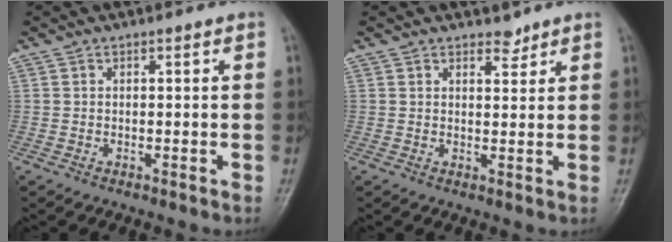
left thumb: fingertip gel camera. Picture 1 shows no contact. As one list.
[{"total": 2.3, "force": [1.9, 1.0, 0.6], "torque": [0.004, -0.014, 0.027]}]